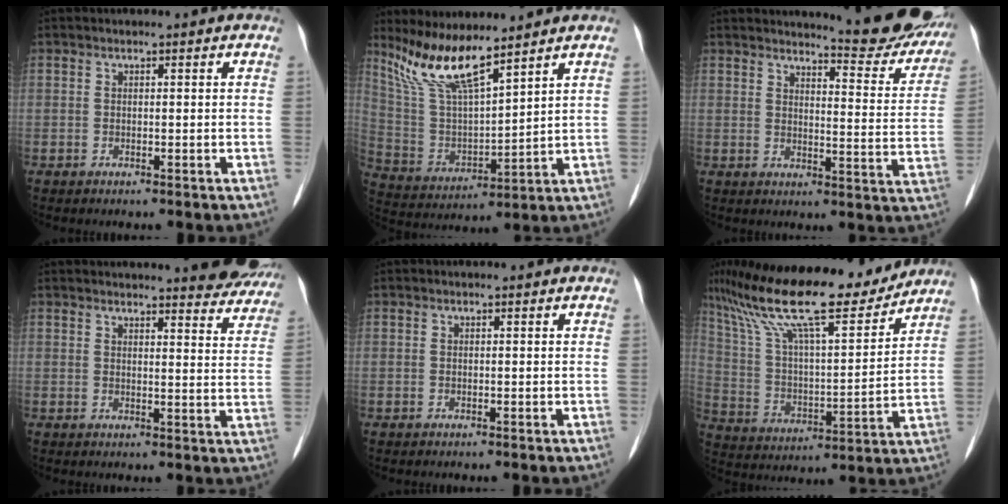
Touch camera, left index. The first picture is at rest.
{"total": 10.6, "force": [8.6, 1.3, 6.0], "torque": [-0.130, -0.005, 0.179]}
{"total": 13.7, "force": [12.7, 1.8, 4.7], "torque": [-0.044, -0.052, 0.137]}
{"total": 11.5, "force": [10.7, 2.1, 3.6], "torque": [-0.020, -0.021, 0.103]}
{"total": 0.0}
{"total": 21.5, "force": [17.4, 3.2, 12.1], "torque": [-0.223, 0.016, 0.302]}